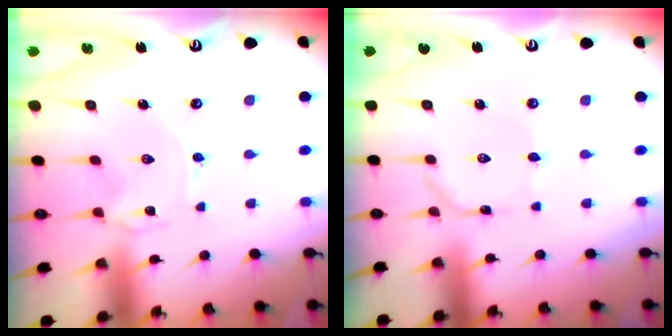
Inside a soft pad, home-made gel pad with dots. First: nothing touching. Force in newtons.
{"total": 1.6, "press": 1.6, "slide": 0.1}